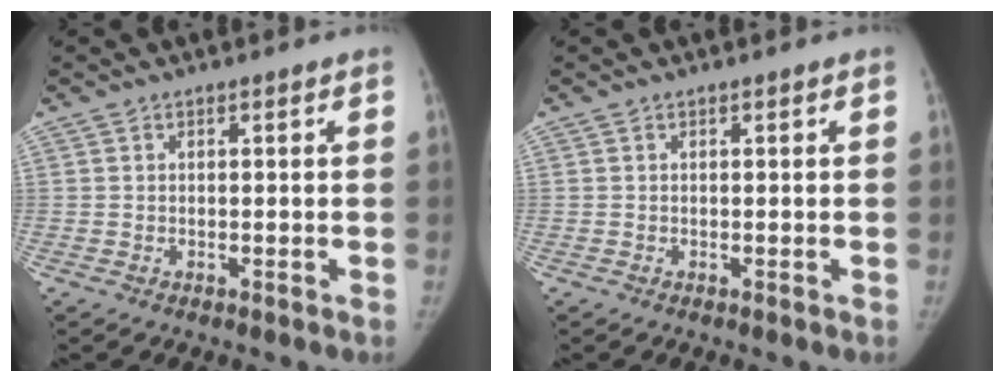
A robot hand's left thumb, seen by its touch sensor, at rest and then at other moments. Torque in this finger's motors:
{"motor_torque": [0.04, 0.04, 0.21, -0.17, 0.01]}